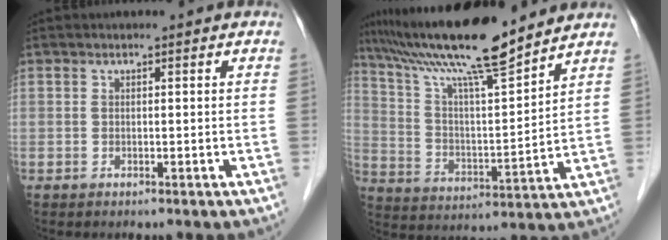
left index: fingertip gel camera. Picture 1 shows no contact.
{"total": 16.3, "force": [14.0, 0.2, 8.5], "torque": [-0.155, 0.004, 0.247]}